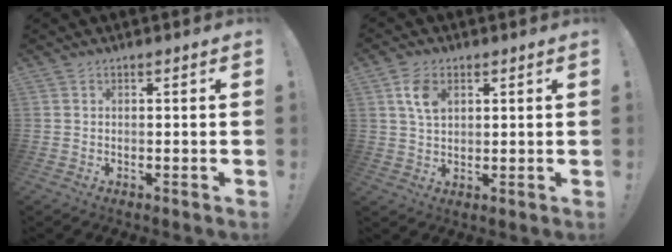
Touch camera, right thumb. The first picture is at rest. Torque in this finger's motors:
{"motor_torque": [0.22, 0.43, 0.41, -0.43, 0.13]}